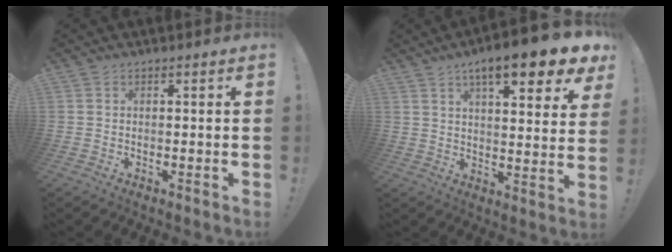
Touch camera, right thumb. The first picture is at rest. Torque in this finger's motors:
{"motor_torque": [0.42, 1.61, 1.53, 0.81, 0.09]}